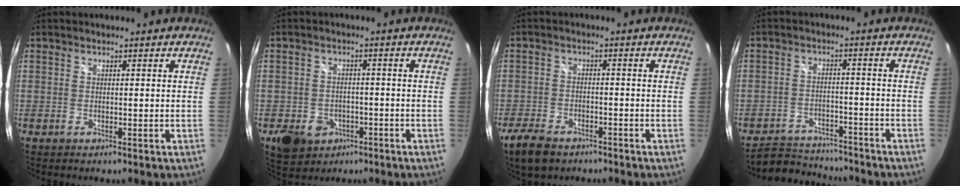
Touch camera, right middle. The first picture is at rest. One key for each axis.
{"total": 8.1, "fx": -3.7, "fy": 6.5, "fz": 3.2, "tx": -0.085, "ty": 0.005, "tz": -0.042}
{"total": 7.8, "fx": -5.6, "fy": 4.2, "fz": 3.5, "tx": -0.104, "ty": -0.009, "tz": -0.102}
{"total": 9.5, "fx": -8.9, "fy": 2.9, "fz": 1.9, "tx": -0.057, "ty": 0.012, "tz": -0.131}